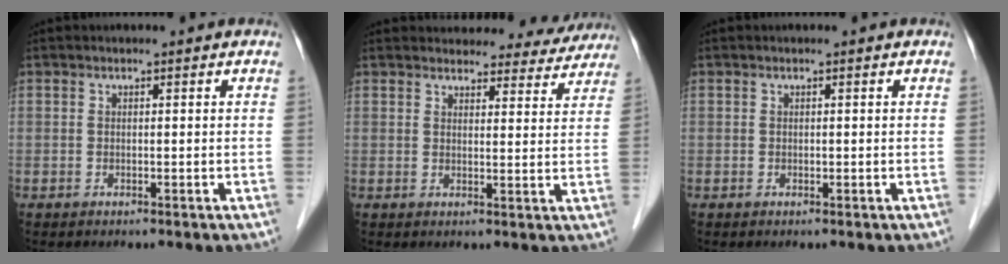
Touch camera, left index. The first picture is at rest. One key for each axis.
{"total": 15.4, "fx": 14.5, "fy": 4.3, "fz": 2.7, "tx": -0.006, "ty": 0.001, "tz": 0.157}
{"total": 0.0}